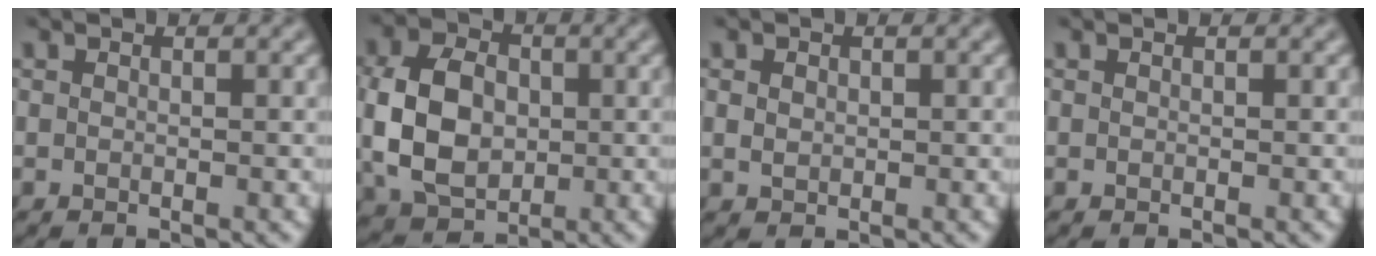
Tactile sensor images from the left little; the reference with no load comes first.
{"total": 7.9, "force": [-0.3, 5.7, 5.4], "torque": [-0.122, 0.001, -0.014]}
{"total": 1.0, "force": [0.1, 0.8, 0.5], "torque": [-0.012, 0.000, 0.002]}
{"total": 0.0}